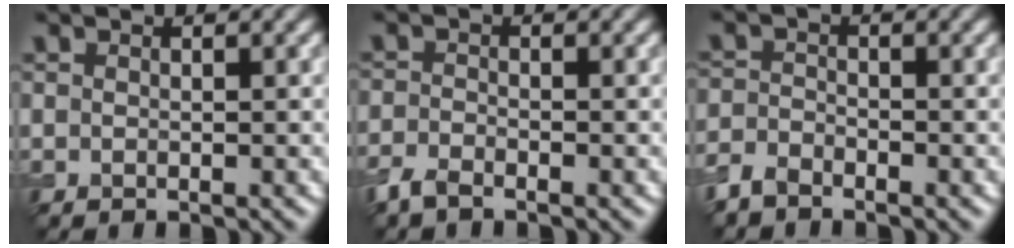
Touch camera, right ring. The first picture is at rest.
{"total": 2.0, "force": [-1.6, 0.6, 0.9], "torque": [-0.024, -0.003, -0.040]}
{"total": 2.1, "force": [-1.9, 0.8, 0.5], "torque": [-0.011, 0.000, -0.048]}